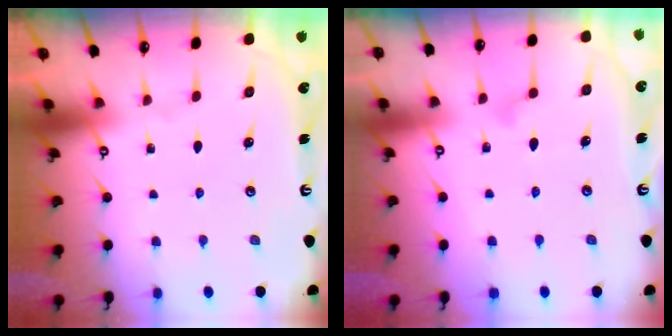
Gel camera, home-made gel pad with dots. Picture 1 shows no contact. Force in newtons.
{"total": 8.0, "press": 8.0, "slide": 0.5}